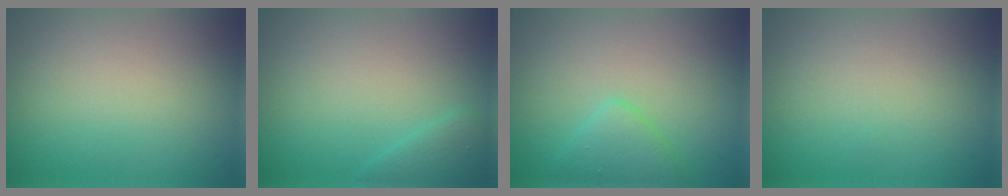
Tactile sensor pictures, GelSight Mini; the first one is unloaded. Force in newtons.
{"total": 1.9, "press": 1.9, "slide": 0.1}
{"total": 2.8, "press": 2.8, "slide": 0.2}
{"total": 0.0}